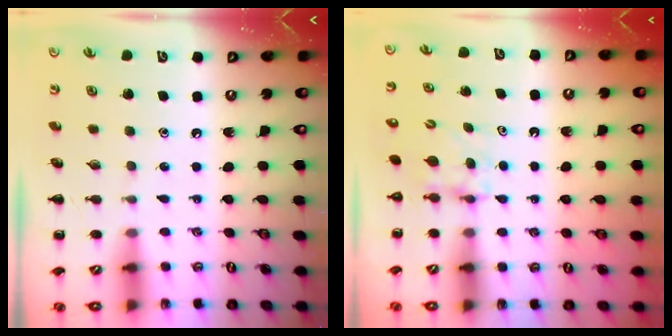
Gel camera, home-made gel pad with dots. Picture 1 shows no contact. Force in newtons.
{"total": 3.7, "press": 3.6, "slide": 0.7}